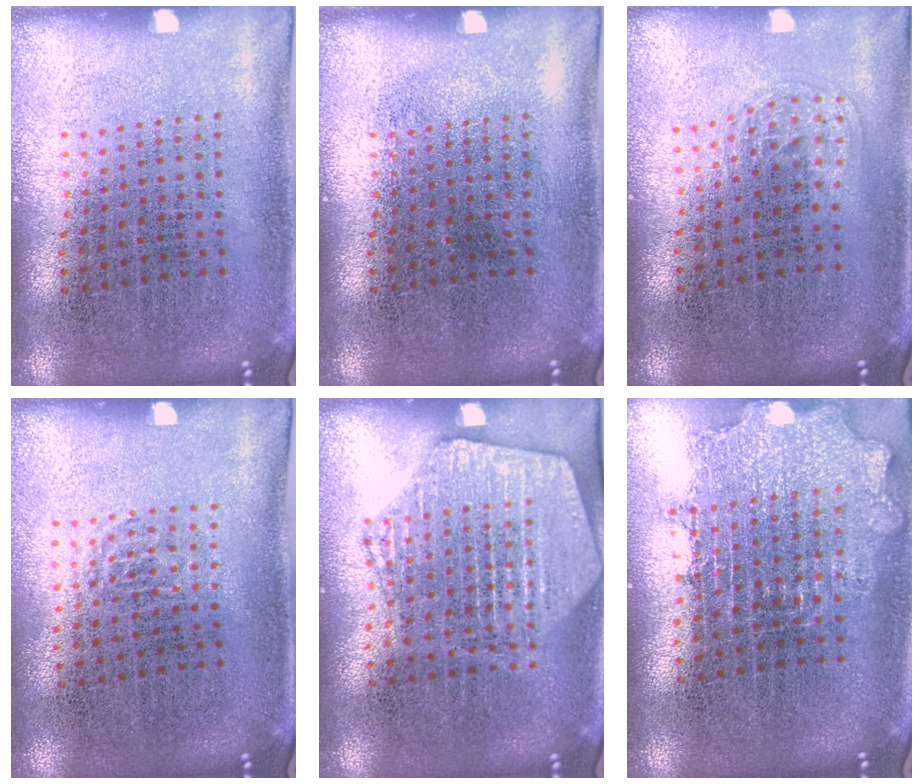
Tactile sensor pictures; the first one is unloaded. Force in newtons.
{"total": 0.0}
{"total": 1.0, "press": 0.7, "slide": 0.7}
{"total": 0.5, "press": 0.4, "slide": 0.4}
{"total": 1.9, "press": 1.9, "slide": 0.2}
{"total": 1.9, "press": 1.5, "slide": 1.1}